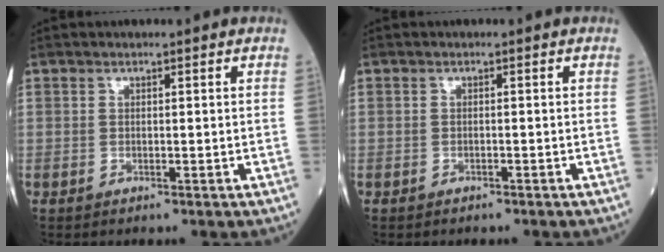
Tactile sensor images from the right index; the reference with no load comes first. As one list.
[{"total": 1.7, "force": [-1.2, 0.9, 0.8], "torque": [-0.022, -0.002, -0.012]}]